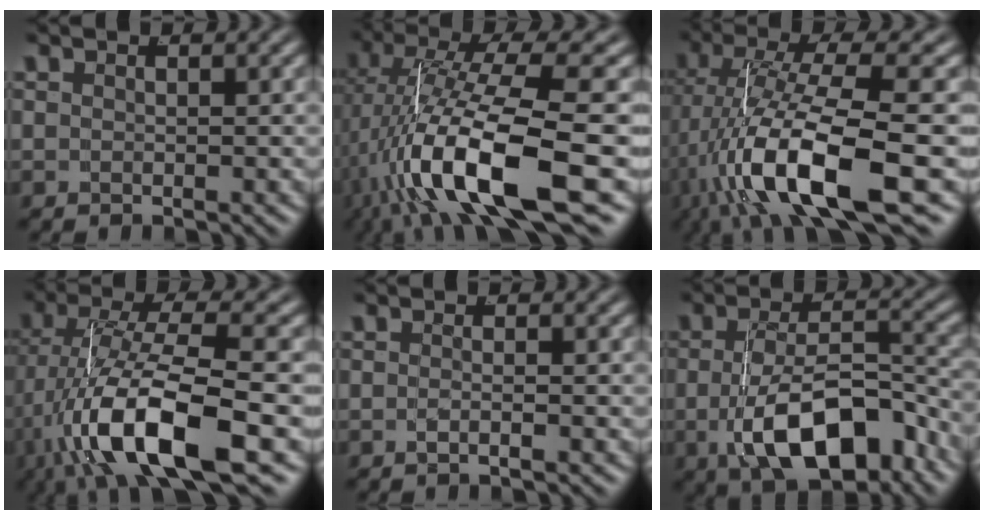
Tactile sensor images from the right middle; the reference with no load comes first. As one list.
[{"total": 11.2, "force": [-2.4, 3.7, 10.3], "torque": [-0.187, -0.013, -0.023]}, {"total": 10.2, "force": [-2.2, 3.5, 9.3], "torque": [-0.178, -0.019, -0.020]}, {"total": 9.3, "force": [-2.1, 3.4, 8.4], "torque": [-0.171, -0.020, -0.019]}, {"total": 1.1, "force": [-0.9, -0.5, 0.5], "torque": [-0.015, -0.005, -0.012]}, {"total": 8.9, "force": [-3.7, 4.1, 7.0], "torque": [-0.111, -0.018, -0.046]}]